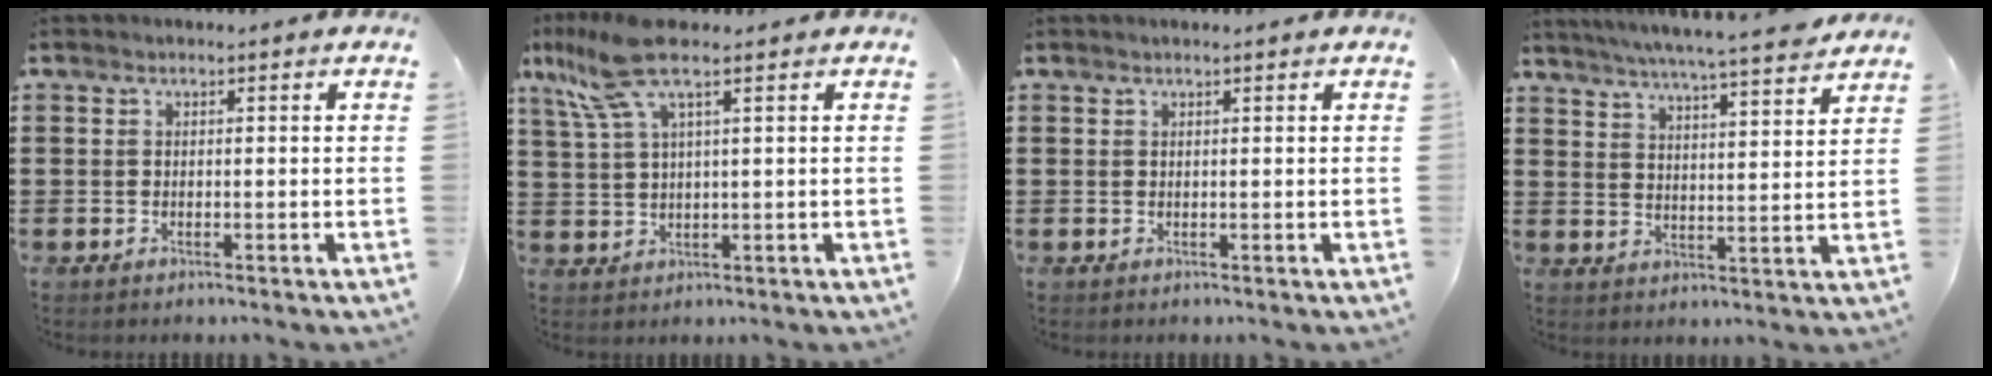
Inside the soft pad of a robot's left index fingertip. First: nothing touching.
{"total": 8.3, "force": [4.7, 1.9, 6.5], "torque": [-0.162, 0.000, 0.080]}
{"total": 0.6, "force": [0.4, -0.1, 0.4], "torque": [-0.007, -0.002, 0.009]}
{"total": 5.7, "force": [5.2, -0.7, 2.1], "torque": [-0.059, -0.037, 0.087]}